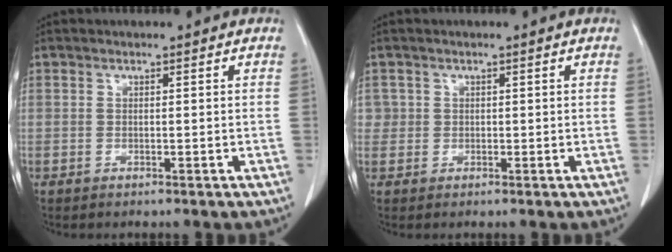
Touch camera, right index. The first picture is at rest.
{"total": 1.6, "force": [0.3, 1.6, 0.0], "torque": [0.017, 0.004, 0.001]}